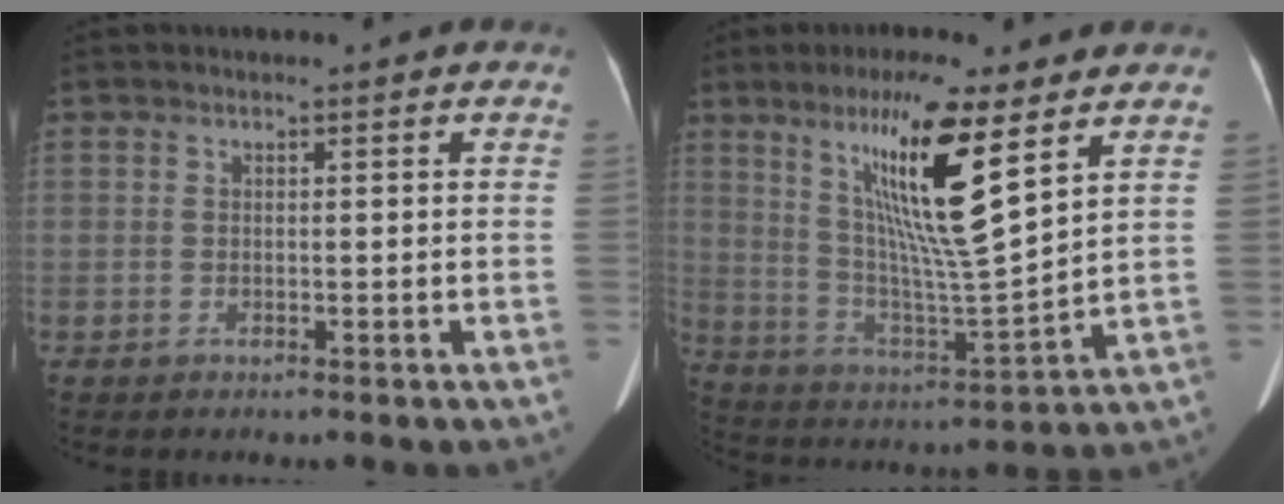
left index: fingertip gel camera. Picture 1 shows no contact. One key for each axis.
{"total": 16.1, "fx": 8.1, "fy": 0.7, "fz": 13.9, "tx": -0.264, "ty": -0.011, "tz": 0.144}